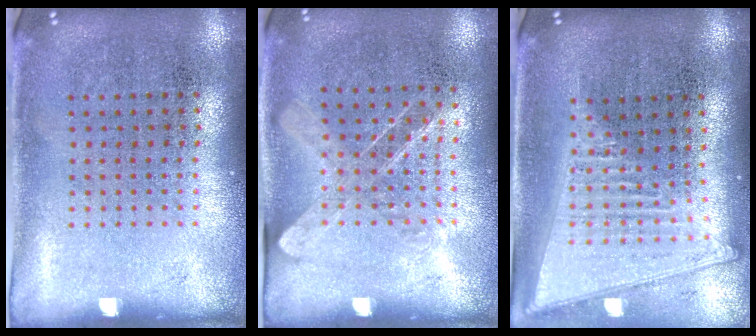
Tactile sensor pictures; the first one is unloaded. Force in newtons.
{"total": 1.3, "press": 1.0, "slide": 0.7}
{"total": 2.0, "press": 1.7, "slide": 1.0}